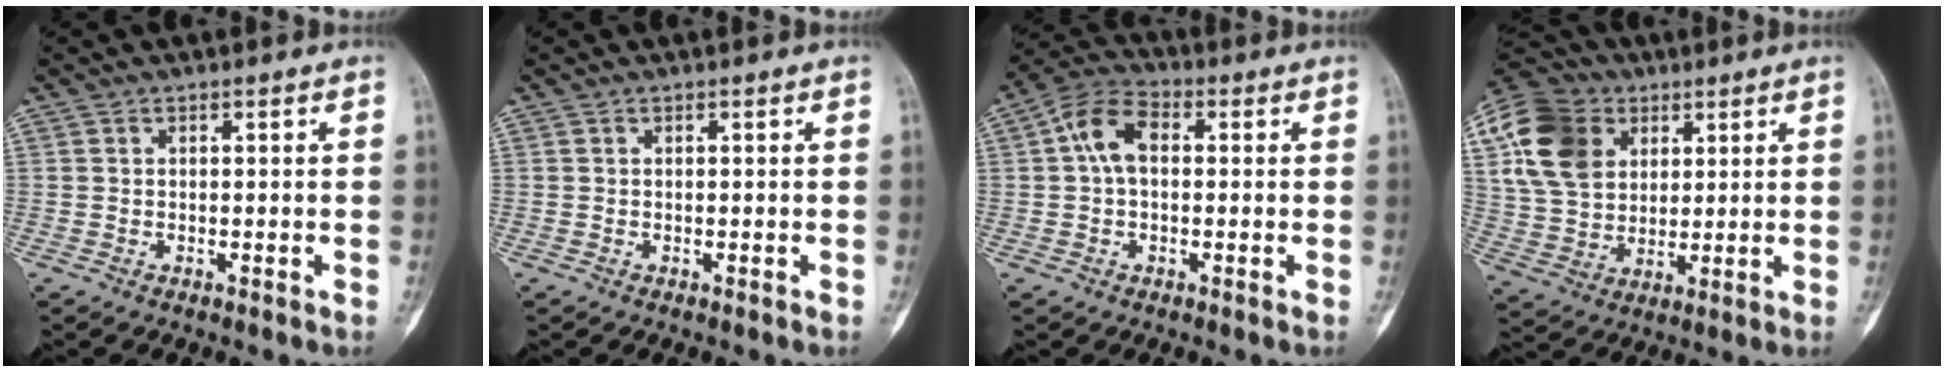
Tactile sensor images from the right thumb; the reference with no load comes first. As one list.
[{"total": 0.0}, {"total": 8.0, "force": [1.1, 5.0, 6.2], "torque": [-0.114, 0.026, 0.011]}, {"total": 17.8, "force": [6.2, 13.3, 10.1], "torque": [-0.185, 0.002, 0.112]}]